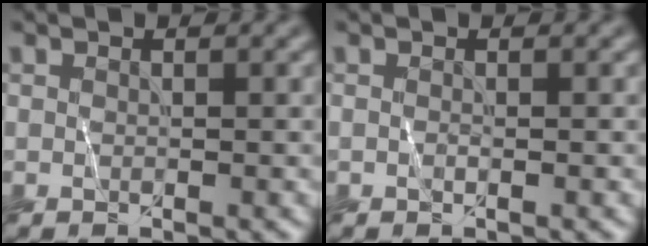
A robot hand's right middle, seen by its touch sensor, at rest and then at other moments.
{"total": 0.0}